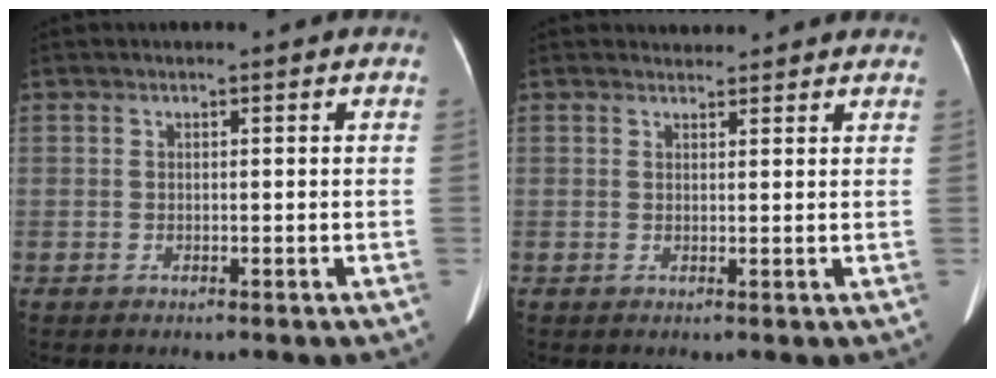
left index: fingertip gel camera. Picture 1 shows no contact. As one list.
[{"total": 3.3, "force": [3.2, 0.9, 0.1], "torque": [-0.003, 0.017, 0.034]}]